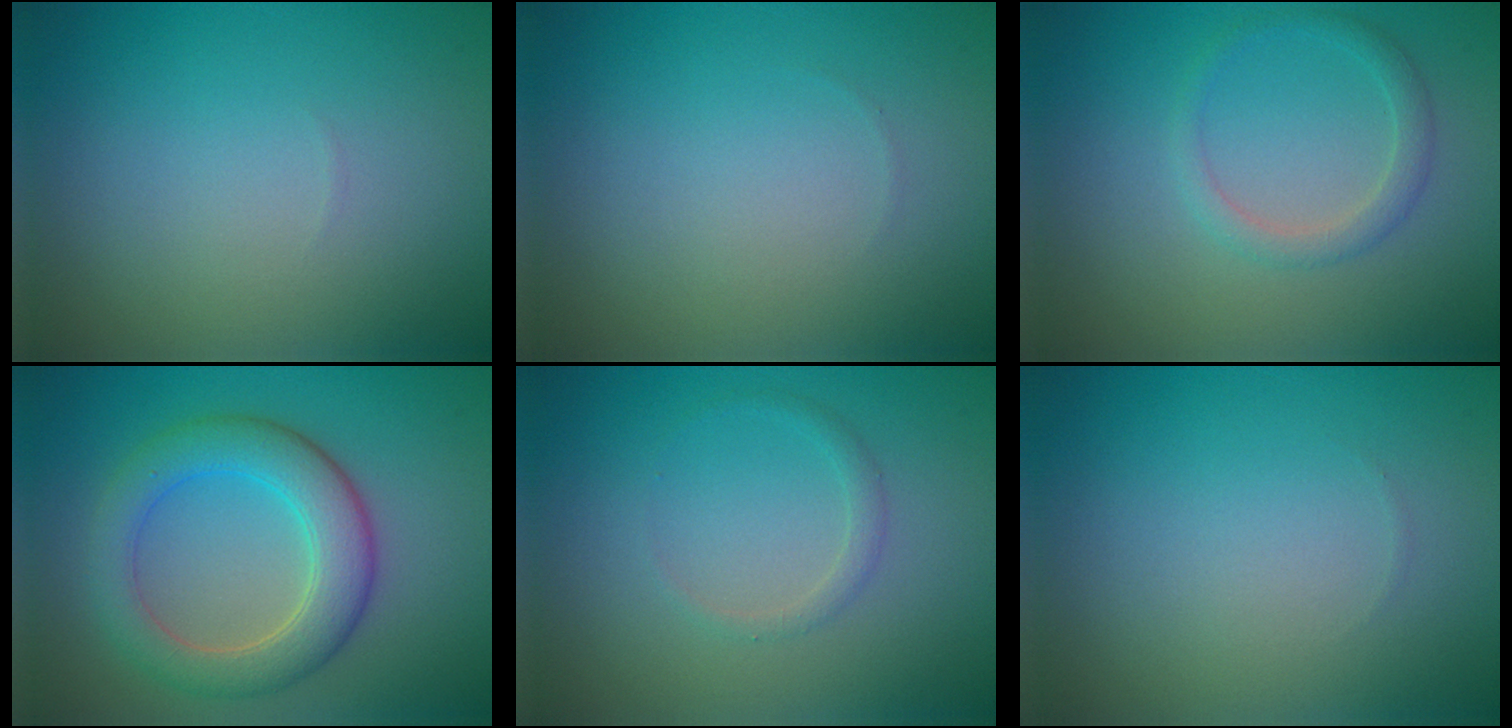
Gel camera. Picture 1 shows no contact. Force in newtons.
{"total": 0.0}
{"total": 1.7, "press": 1.7, "slide": 0.1}
{"total": 5.5, "press": 5.5, "slide": 0.4}
{"total": 1.0, "press": 1.0, "slide": 0.0}
{"total": 0.0}